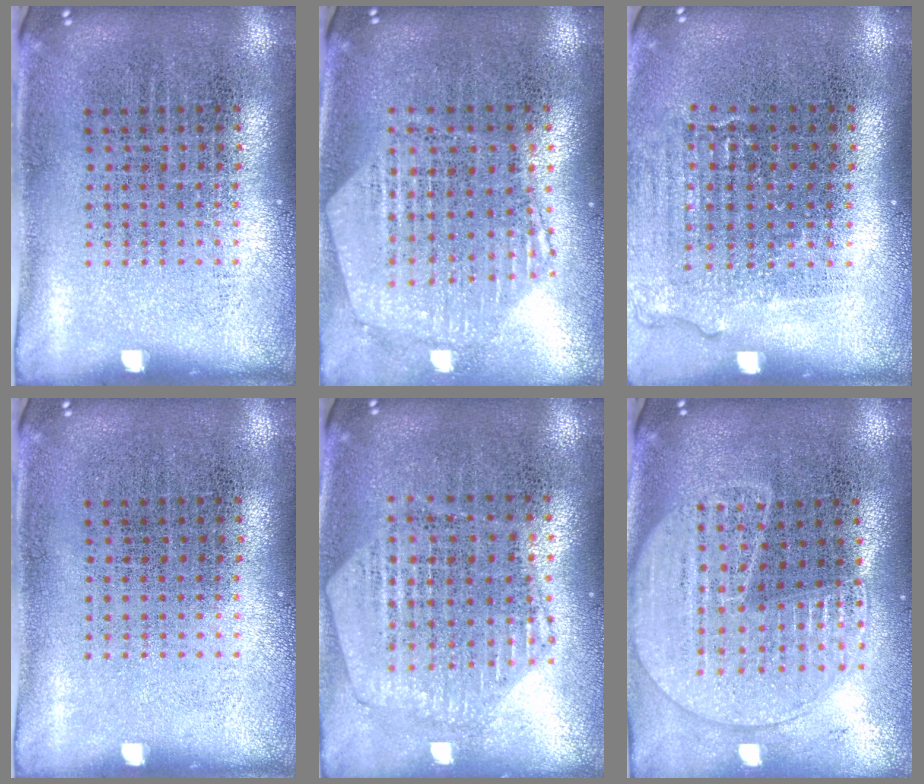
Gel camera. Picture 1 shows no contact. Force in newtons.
{"total": 1.2, "press": 1.2, "slide": 0.1}
{"total": 1.1, "press": 1.1, "slide": 0.3}
{"total": 0.0}
{"total": 1.2, "press": 1.2, "slide": 0.2}
{"total": 1.8, "press": 1.7, "slide": 0.7}